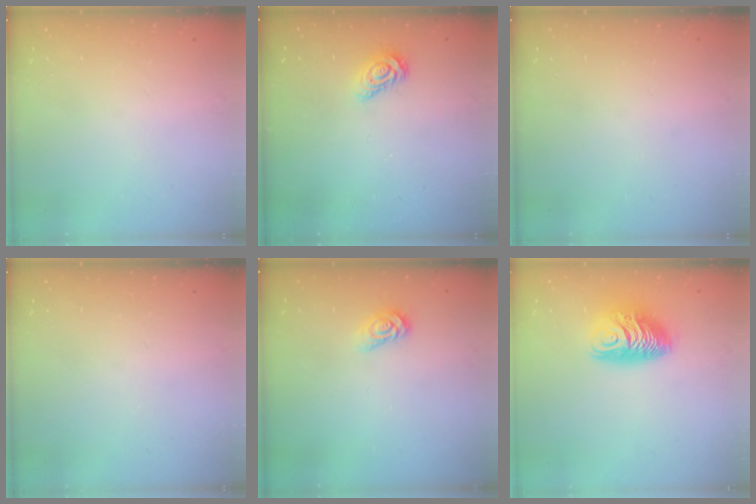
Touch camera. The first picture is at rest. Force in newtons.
{"total": 6.4, "press": 6.4, "slide": 0.2}
{"total": 0.0}
{"total": 0.0}
{"total": 3.5, "press": 3.5, "slide": 0.3}
{"total": 11.6, "press": 11.6, "slide": 0.6}